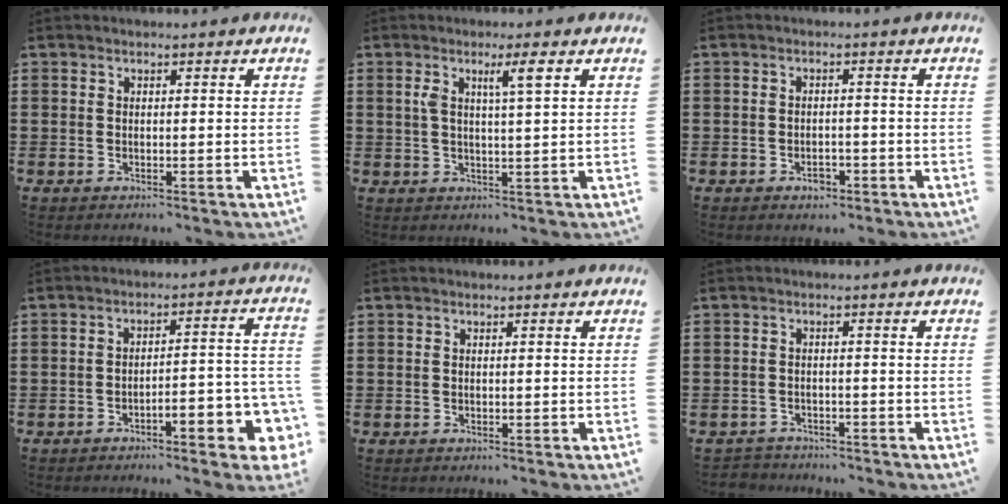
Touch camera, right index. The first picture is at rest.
{"total": 4.2, "force": [1.6, 0.4, 3.9], "torque": [-0.072, -0.001, 0.022]}
{"total": 2.2, "force": [-1.4, 1.2, 1.2], "torque": [-0.024, 0.001, -0.029]}
{"total": 5.0, "force": [-3.7, 0.8, 3.2], "torque": [-0.054, -0.007, -0.071]}
{"total": 0.0}
{"total": 1.8, "force": [-1.8, 0.4, -0.3], "torque": [-0.001, 0.003, -0.042]}